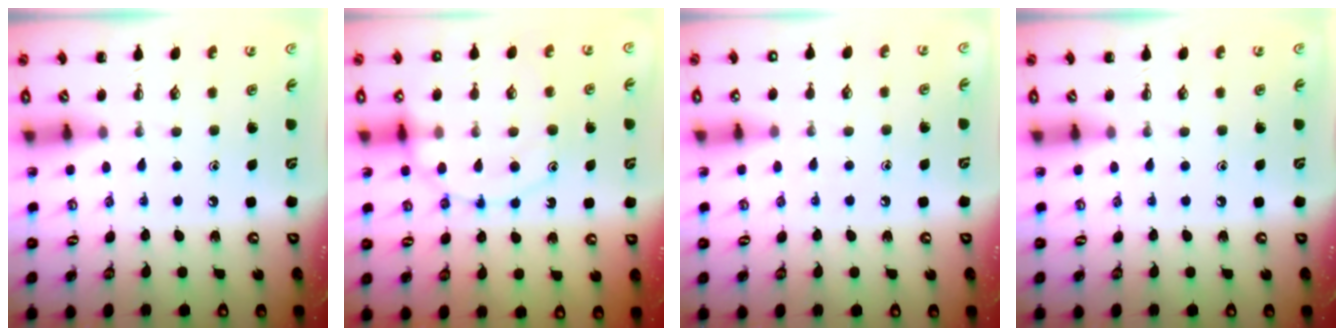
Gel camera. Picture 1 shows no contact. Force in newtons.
{"total": 13.1, "press": 13.0, "slide": 1.4}
{"total": 5.9, "press": 5.6, "slide": 1.8}
{"total": 0.0}